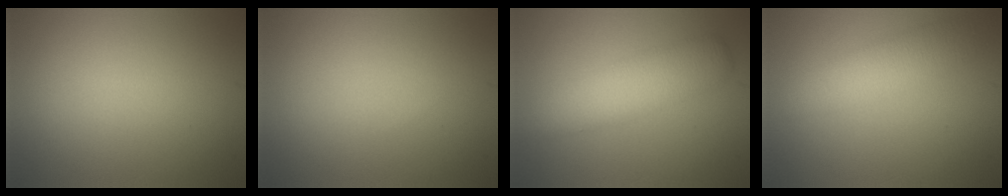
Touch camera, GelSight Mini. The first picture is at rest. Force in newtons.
{"total": 0.0}
{"total": 4.8, "press": 4.8, "slide": 0.1}
{"total": 4.4, "press": 4.4, "slide": 0.4}